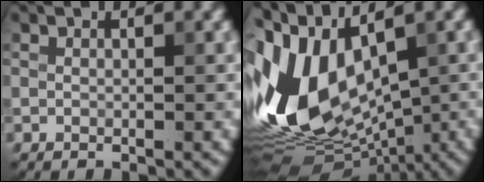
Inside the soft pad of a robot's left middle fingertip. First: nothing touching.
{"total": 13.4, "force": [1.0, 8.1, 10.6], "torque": [-0.224, -0.008, 0.018]}